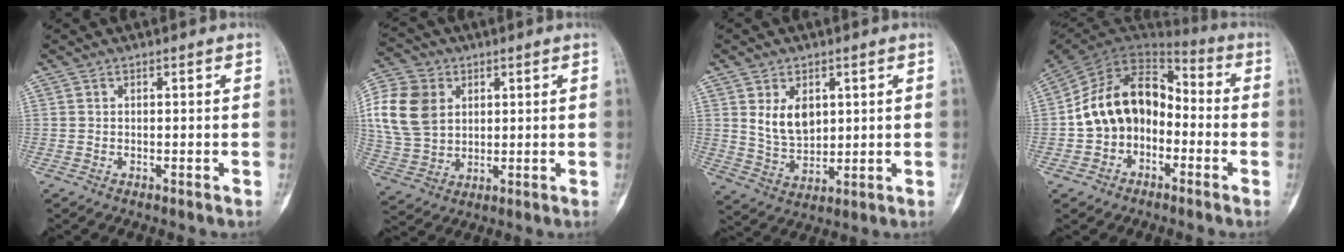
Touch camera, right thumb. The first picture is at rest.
{"total": 13.9, "force": [3.4, 10.8, 8.1], "torque": [-0.155, 0.001, 0.066]}
{"total": 7.7, "force": [2.4, 5.1, 5.2], "torque": [-0.072, -0.019, 0.057]}
{"total": 15.4, "force": [-2.8, 11.6, 9.7], "torque": [-0.141, 0.063, -0.060]}